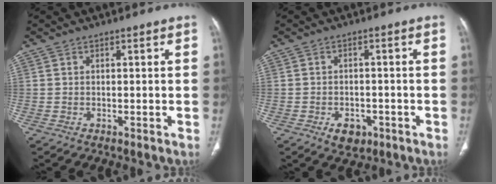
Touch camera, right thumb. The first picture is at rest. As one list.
[{"total": 4.4, "force": [-2.1, 3.0, 2.5], "torque": [-0.027, 0.007, -0.024]}]